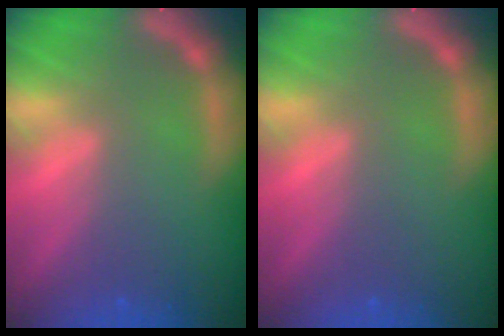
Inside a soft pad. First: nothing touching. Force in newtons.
{"total": 0.0}